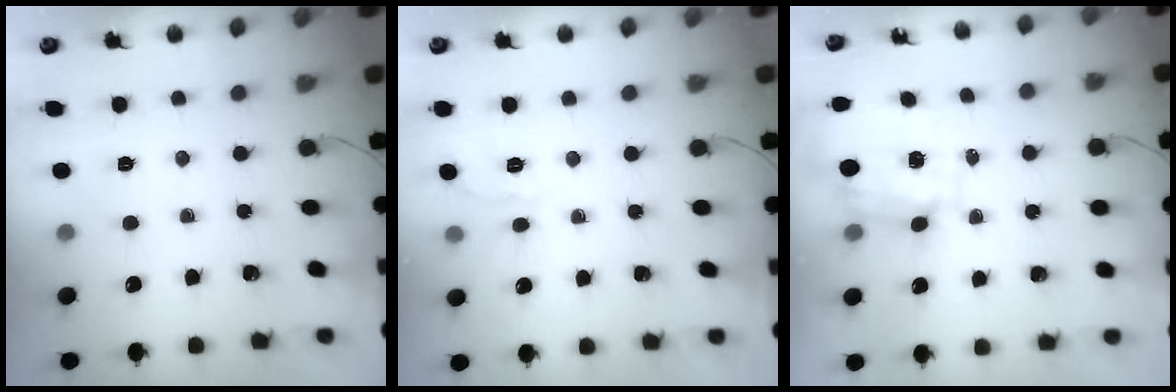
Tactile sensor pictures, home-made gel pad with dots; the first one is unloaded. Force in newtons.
{"total": 2.0, "press": 1.2, "slide": 1.5}
{"total": 2.9, "press": 2.7, "slide": 1.2}